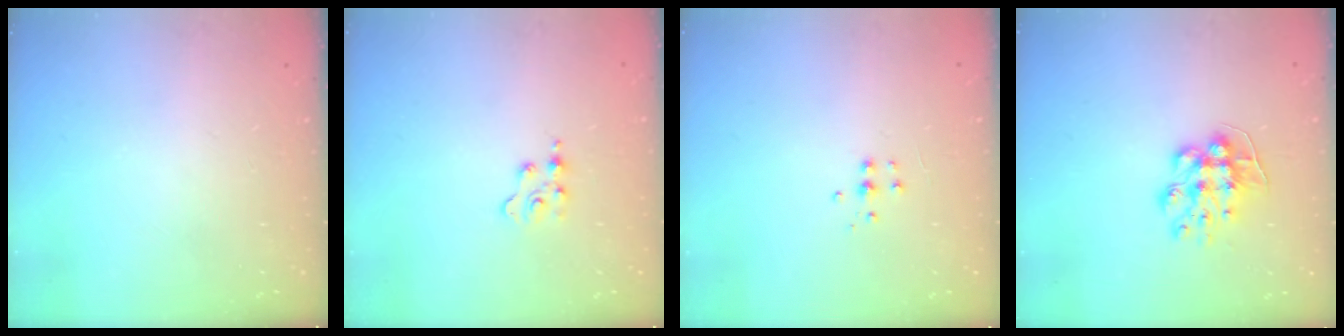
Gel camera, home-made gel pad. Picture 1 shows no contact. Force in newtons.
{"total": 2.5, "press": 2.5, "slide": 0.4}
{"total": 4.0, "press": 4.0, "slide": 0.4}
{"total": 9.9, "press": 9.9, "slide": 0.8}